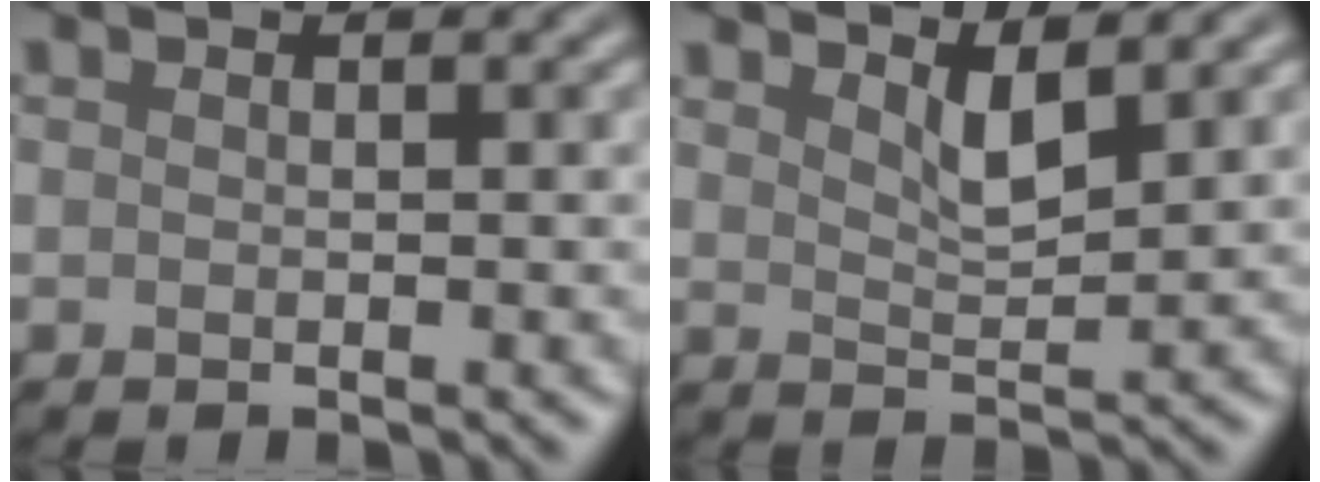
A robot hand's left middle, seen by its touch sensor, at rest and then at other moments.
{"total": 2.4, "force": [1.7, 0.4, 1.5], "torque": [-0.028, -0.005, 0.033]}